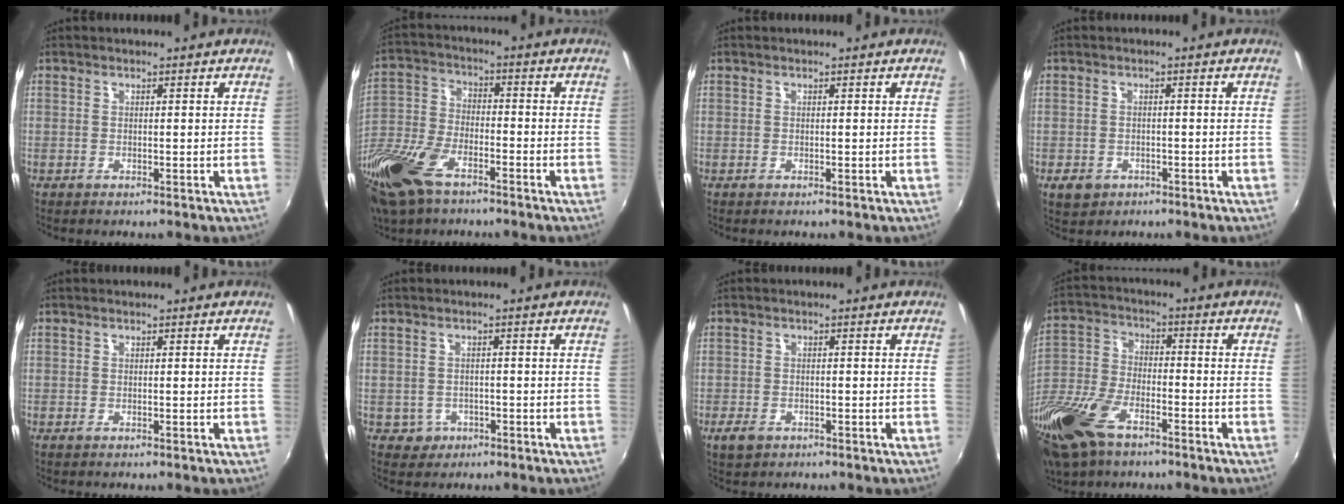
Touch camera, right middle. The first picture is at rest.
{"total": 19.6, "force": [-12.3, 9.6, 11.8], "torque": [-0.292, -0.032, -0.242]}
{"total": 0.0}
{"total": 3.5, "force": [-1.6, 2.8, 1.4], "torque": [-0.032, -0.001, -0.021]}
{"total": 0.0}
{"total": 3.2, "force": [-1.2, 2.9, 0.5], "torque": [-0.019, 0.004, -0.013]}
{"total": 2.7, "force": [-1.6, 1.8, 1.3], "torque": [-0.029, -0.003, -0.027]}
{"total": 21.5, "force": [-13.2, 10.6, 13.2], "torque": [-0.325, -0.036, -0.253]}